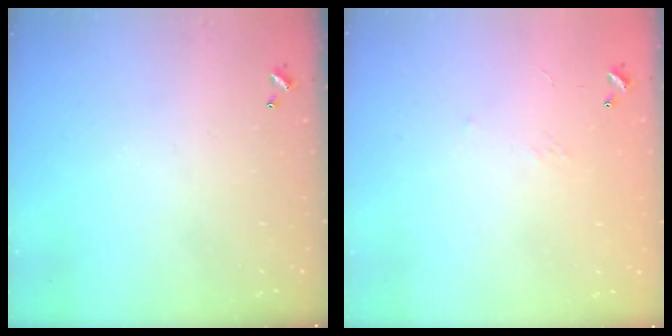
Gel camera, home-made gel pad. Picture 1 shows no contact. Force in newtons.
{"total": 6.5, "press": 6.4, "slide": 1.0}